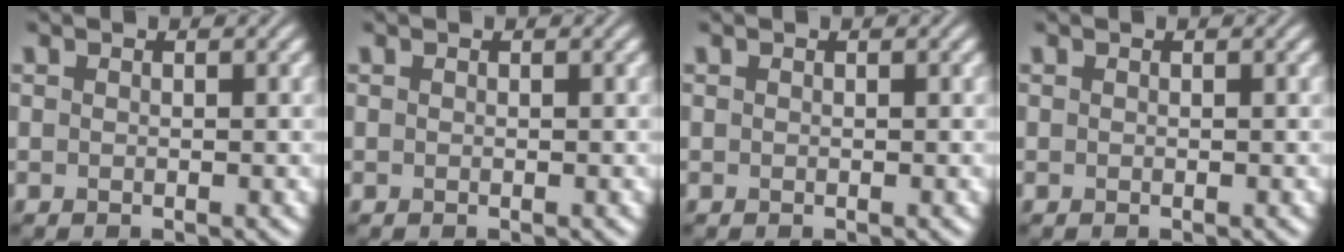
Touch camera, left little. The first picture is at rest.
{"total": 0.0}
{"total": 0.0}
{"total": 0.0}